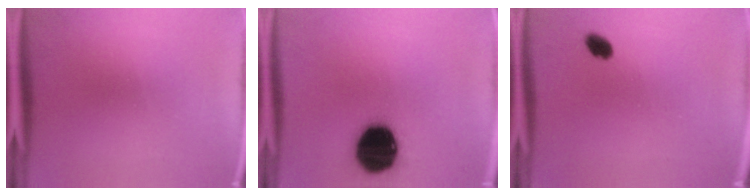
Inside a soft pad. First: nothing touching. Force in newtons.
{"total": 20.0}
{"total": 2.8}